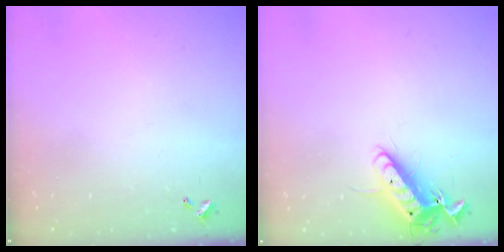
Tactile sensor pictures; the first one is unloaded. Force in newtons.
{"total": 12.2, "press": 12.1, "slide": 1.4}